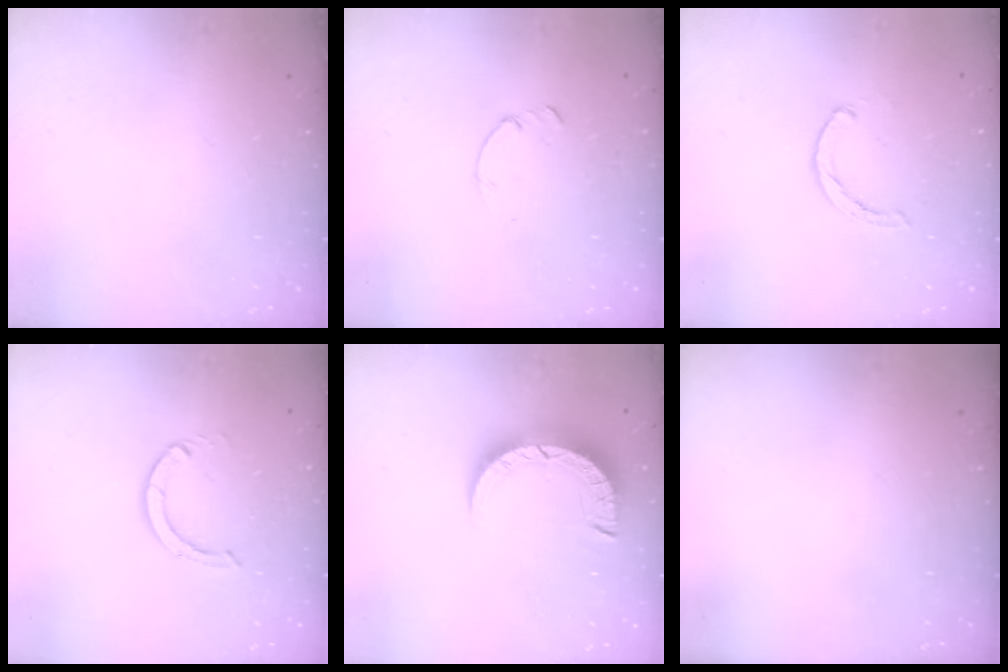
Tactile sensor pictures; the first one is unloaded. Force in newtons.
{"total": 0.0}
{"total": 2.0, "press": 2.0, "slide": 0.4}
{"total": 3.9, "press": 3.8, "slide": 0.3}
{"total": 6.7, "press": 6.7, "slide": 0.7}
{"total": 0.0}